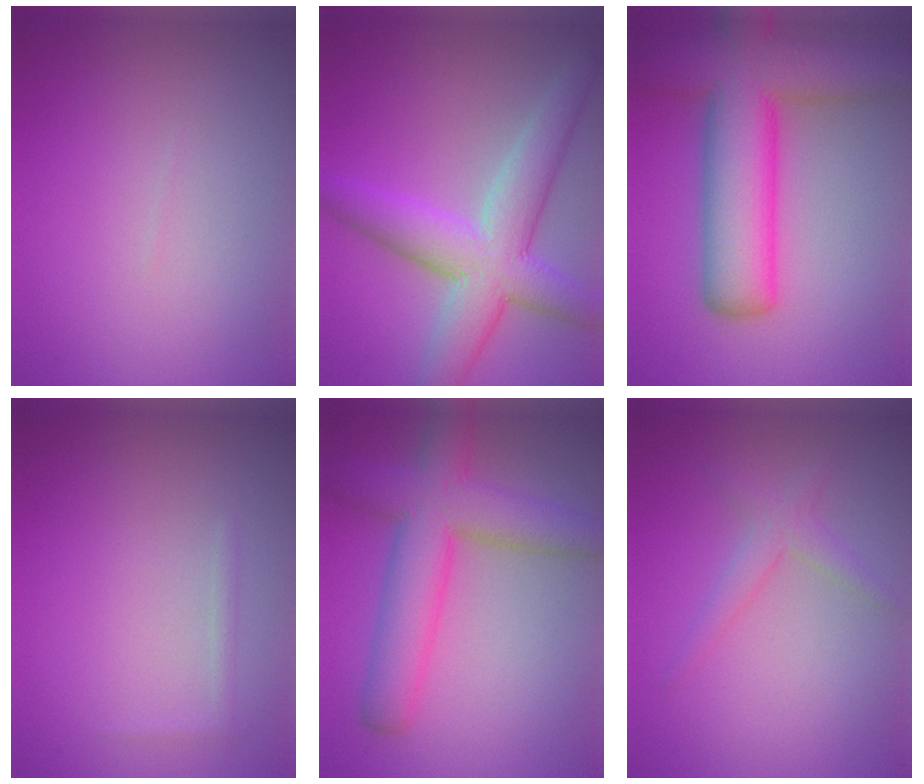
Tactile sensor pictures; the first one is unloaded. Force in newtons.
{"total": 7.5, "press": 7.5, "slide": 0.6}
{"total": 11.0, "press": 11.0, "slide": 0.5}
{"total": 0.7, "press": 0.7, "slide": 0.0}
{"total": 7.3, "press": 7.2, "slide": 0.3}
{"total": 1.8, "press": 1.8, "slide": 0.1}